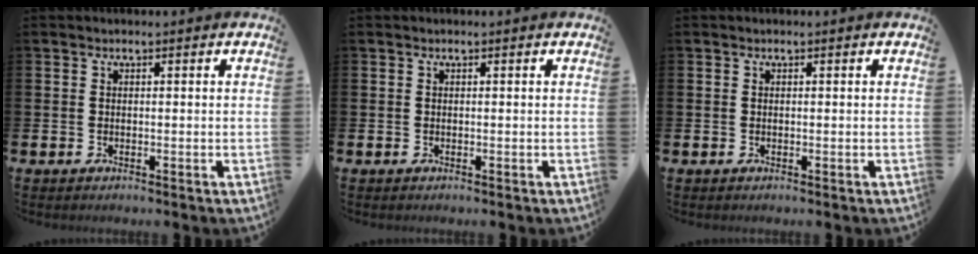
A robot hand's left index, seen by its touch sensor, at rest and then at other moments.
{"total": 0.0}
{"total": 0.0}